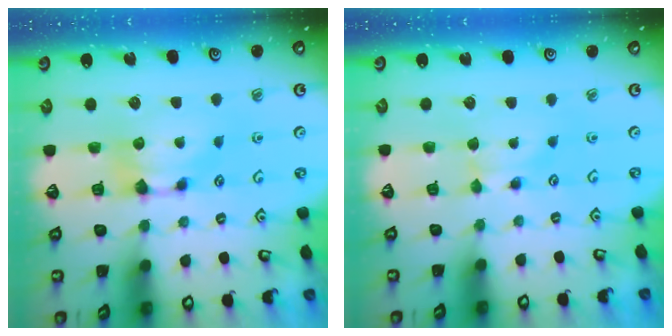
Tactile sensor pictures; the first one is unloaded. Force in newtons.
{"total": 0.9, "press": 0.8, "slide": 0.5}